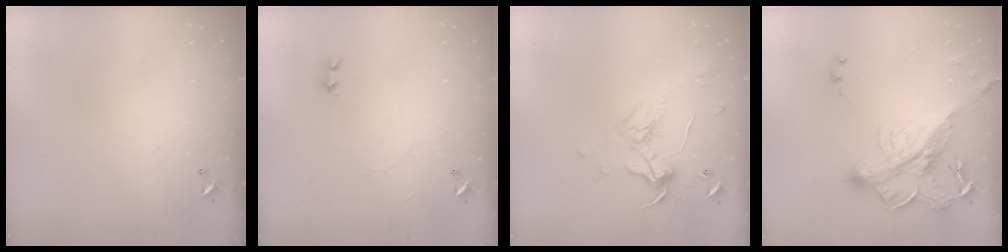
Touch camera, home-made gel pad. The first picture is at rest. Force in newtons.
{"total": 4.9, "press": 4.8, "slide": 0.6}
{"total": 0.7, "press": 0.2, "slide": 0.7}
{"total": 5.8, "press": 5.5, "slide": 1.7}